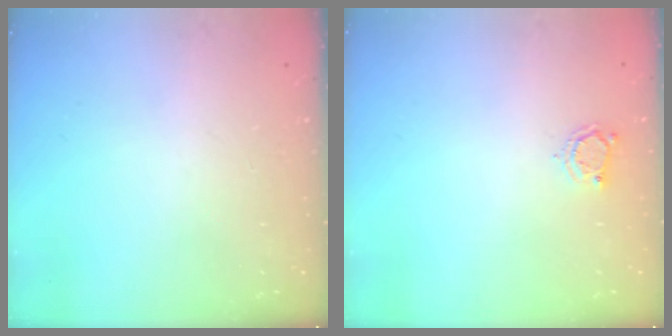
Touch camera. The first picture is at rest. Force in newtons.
{"total": 3.7, "press": 3.6, "slide": 0.4}